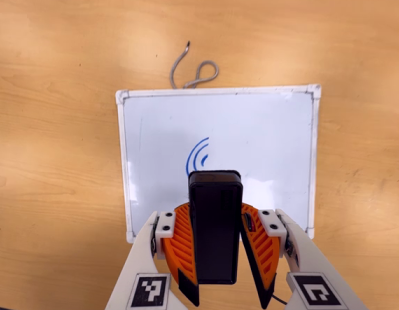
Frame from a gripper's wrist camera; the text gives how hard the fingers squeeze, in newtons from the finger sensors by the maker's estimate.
{"total": 9.9, "left": 9.1, "right": 10.7}